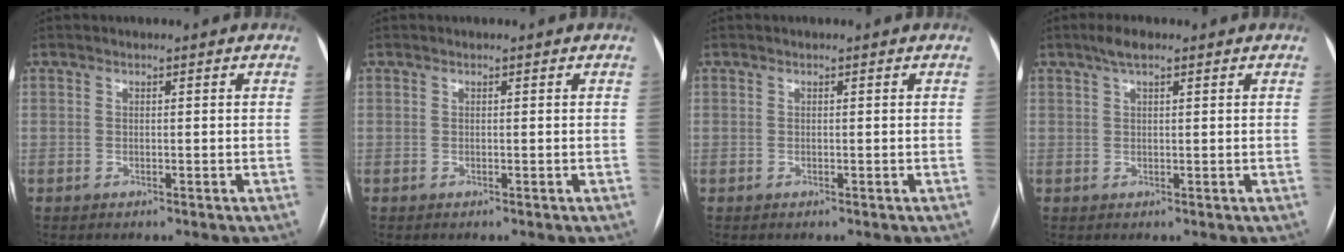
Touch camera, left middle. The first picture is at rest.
{"total": 0.0}
{"total": 0.0}
{"total": 2.9, "force": [1.9, 0.7, 2.1], "torque": [-0.043, 0.014, 0.035]}